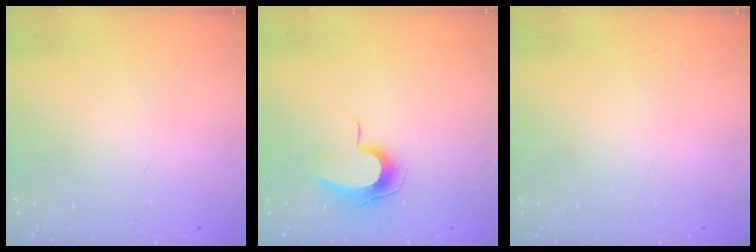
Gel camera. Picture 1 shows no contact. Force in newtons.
{"total": 9.2, "press": 9.2, "slide": 0.8}
{"total": 0.0}